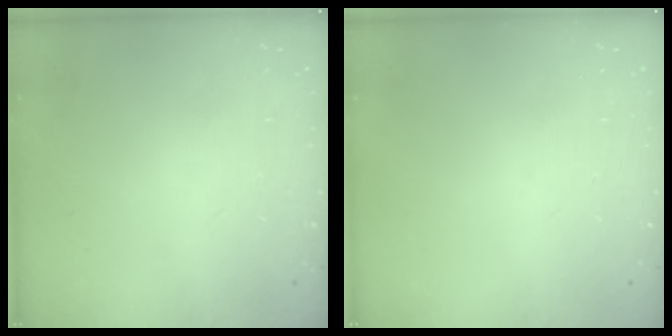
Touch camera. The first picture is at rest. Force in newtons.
{"total": 0.0}